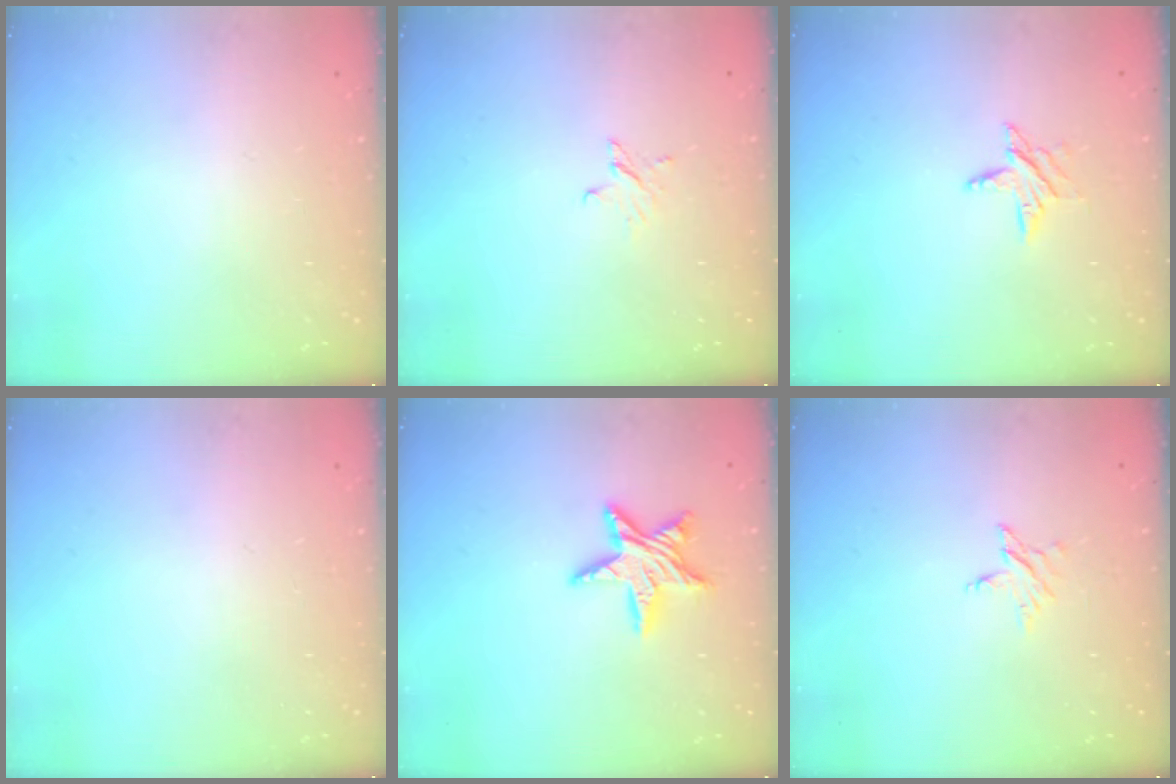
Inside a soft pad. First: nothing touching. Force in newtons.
{"total": 2.4, "press": 2.4, "slide": 0.2}
{"total": 5.7, "press": 5.7, "slide": 0.6}
{"total": 0.0}
{"total": 10.5, "press": 10.5, "slide": 0.8}
{"total": 2.7, "press": 2.7, "slide": 0.2}